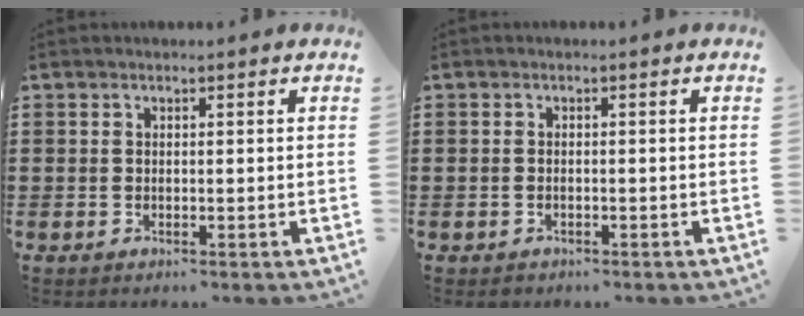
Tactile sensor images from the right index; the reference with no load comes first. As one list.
[{"total": 0.7, "force": [-0.6, 0.3, 0.3], "torque": [-0.009, -0.003, -0.012]}]